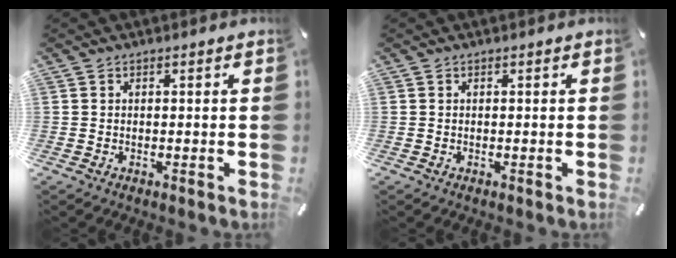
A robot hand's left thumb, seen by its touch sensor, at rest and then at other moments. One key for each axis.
{"total": 0.0}